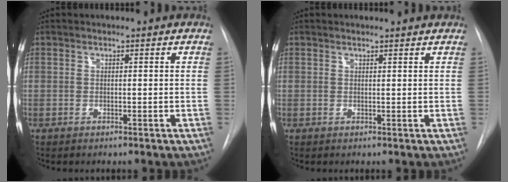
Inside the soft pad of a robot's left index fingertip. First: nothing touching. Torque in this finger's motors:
{"motor_torque": [0.46, -0.52, 0.04, 0.00]}